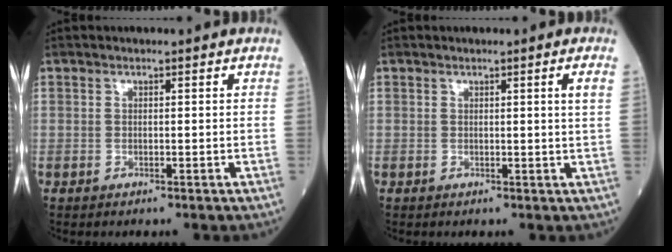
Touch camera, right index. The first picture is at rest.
{"total": 1.6, "force": [0.5, -0.7, 1.4], "torque": [-0.023, -0.007, 0.010]}